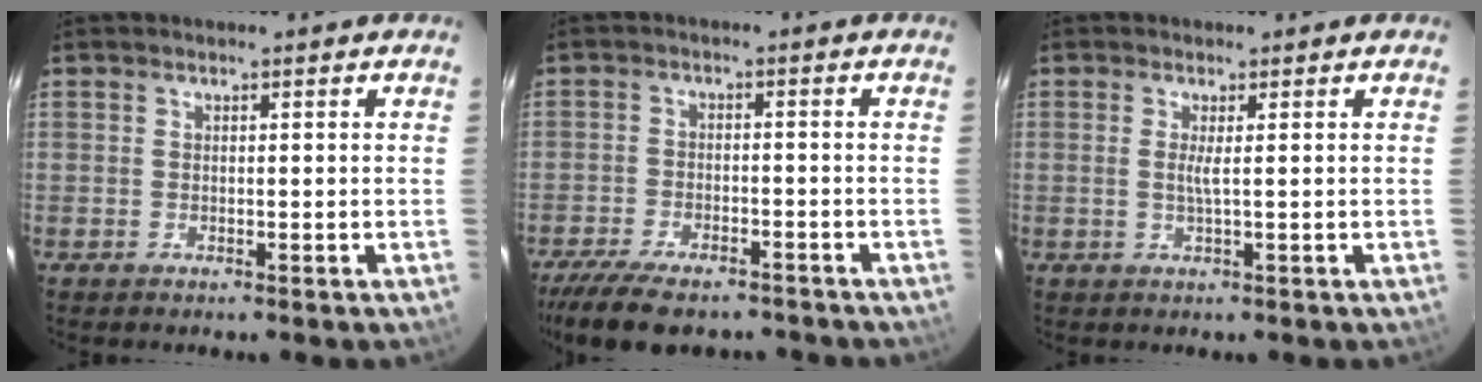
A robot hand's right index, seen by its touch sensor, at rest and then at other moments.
{"total": 14.3, "force": [-11.6, 5.0, 6.8], "torque": [-0.152, -0.028, -0.181]}
{"total": 1.8, "force": [0.2, -0.2, 1.8], "torque": [-0.035, -0.004, 0.003]}